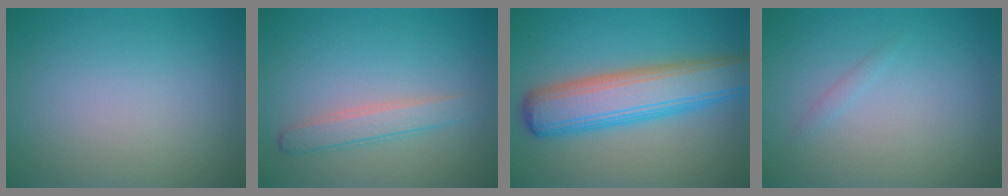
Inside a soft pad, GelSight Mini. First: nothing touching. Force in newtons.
{"total": 2.2, "press": 2.2, "slide": 0.1}
{"total": 7.8, "press": 7.8, "slide": 0.3}
{"total": 0.5, "press": 0.5, "slide": 0.0}